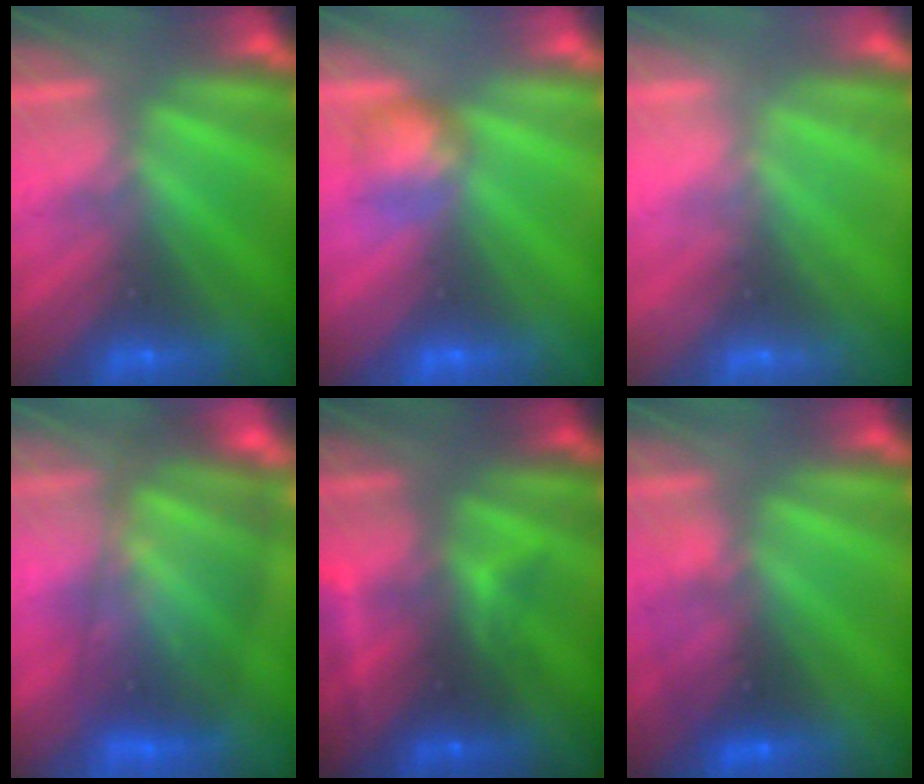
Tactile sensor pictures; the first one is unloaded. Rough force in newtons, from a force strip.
{"total": 3.7}
{"total": 2.3}
{"total": 7.1}
{"total": 2.5}
{"total": 2.7}